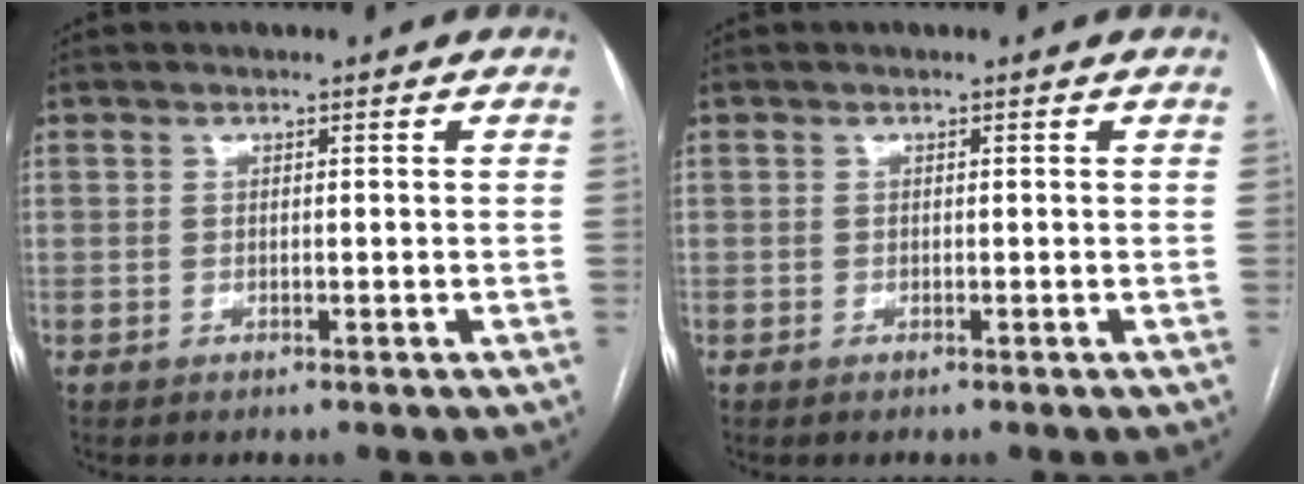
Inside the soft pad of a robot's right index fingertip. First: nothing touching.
{"total": 0.0}